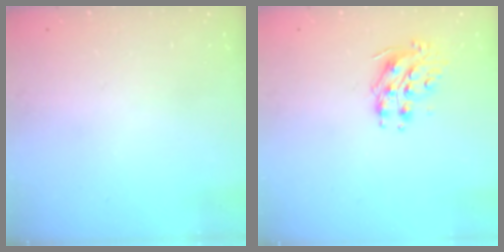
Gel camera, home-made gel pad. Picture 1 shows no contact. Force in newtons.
{"total": 9.0, "press": 9.0, "slide": 0.4}